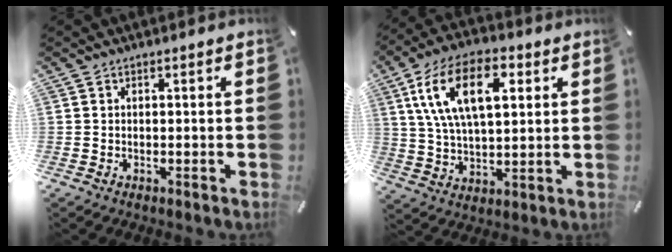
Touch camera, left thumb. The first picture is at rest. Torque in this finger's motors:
{"motor_torque": [1.06, 1.20, 1.50, -1.31, 0.31]}